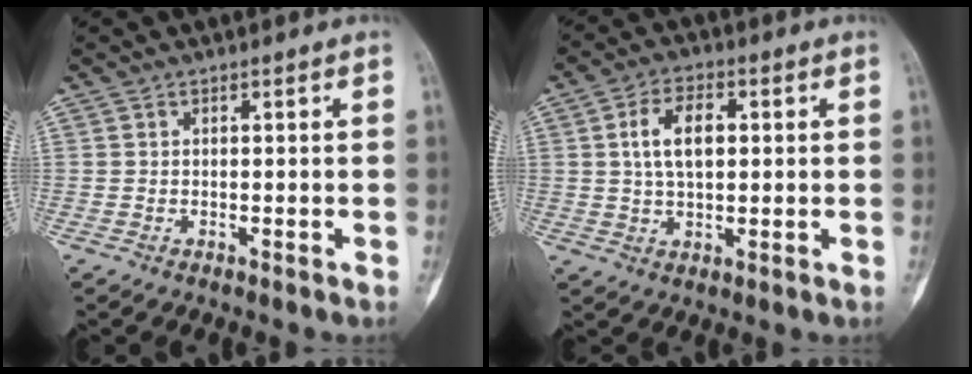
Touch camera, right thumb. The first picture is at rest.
{"total": 8.1, "force": [1.4, 4.6, 6.5], "torque": [-0.108, 0.005, 0.026]}